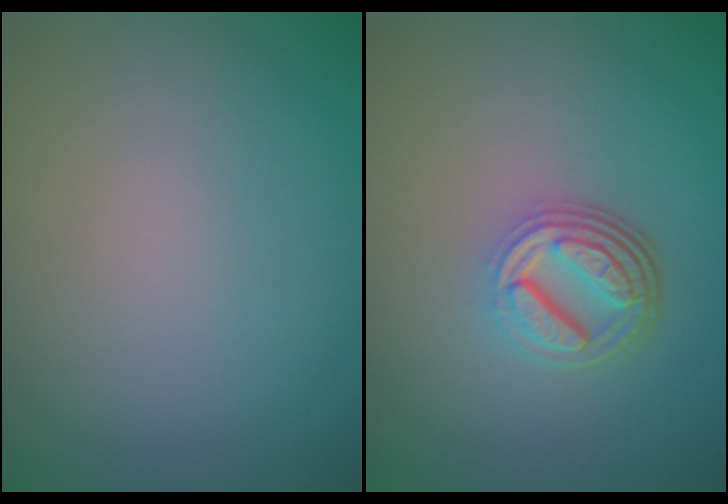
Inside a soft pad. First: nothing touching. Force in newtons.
{"total": 4.9, "press": 3.6, "slide": 3.4}